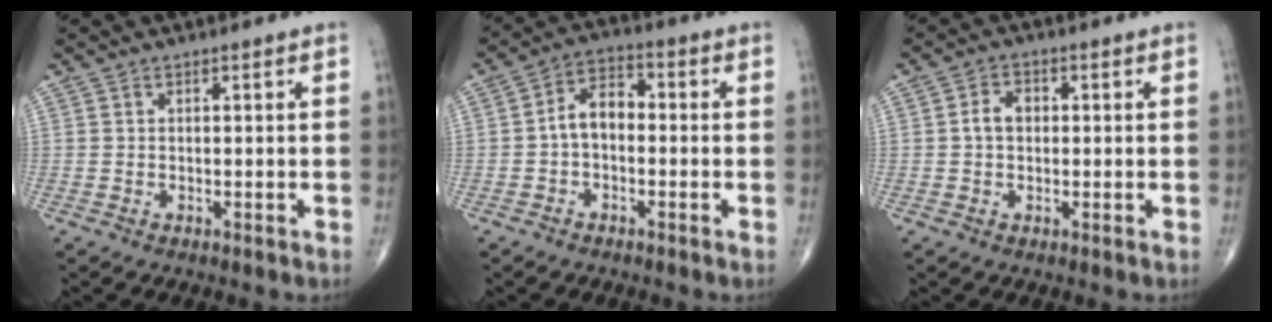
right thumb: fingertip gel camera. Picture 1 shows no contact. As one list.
[{"total": 6.2, "force": [-0.7, 3.9, 4.8], "torque": [-0.072, 0.026, -0.026]}, {"total": 3.6, "force": [0.1, 2.6, 2.4], "torque": [-0.041, 0.013, -0.002]}]